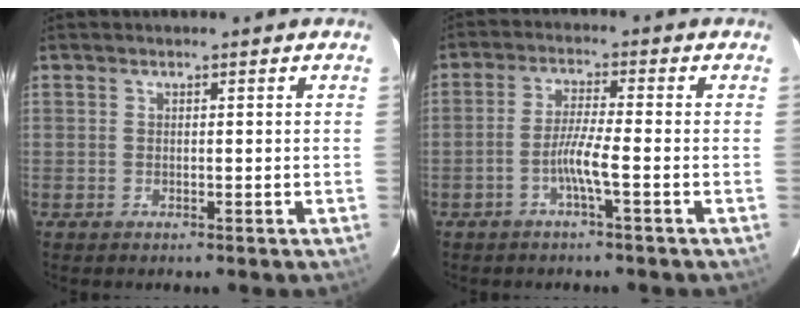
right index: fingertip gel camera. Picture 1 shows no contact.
{"total": 4.6, "force": [-2.1, -0.5, 4.0], "torque": [-0.087, 0.003, -0.042]}